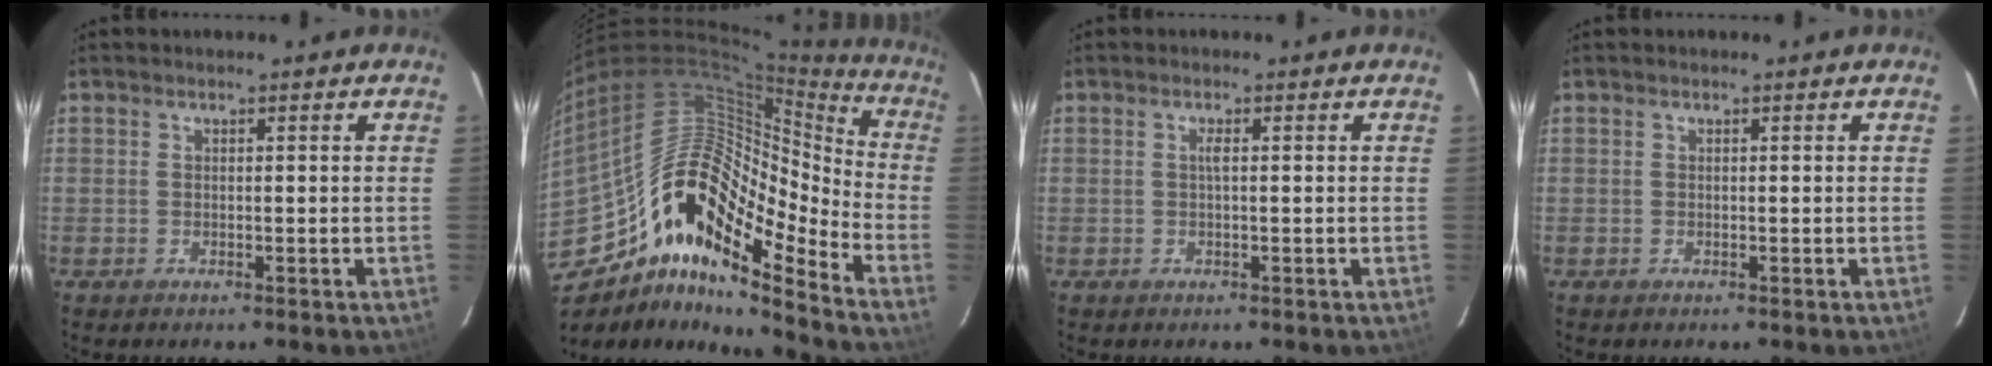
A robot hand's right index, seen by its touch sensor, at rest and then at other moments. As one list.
[{"total": 20.4, "force": [-11.6, 7.4, 15.1], "torque": [-0.241, 0.002, -0.222]}, {"total": 0.9, "force": [0.1, -0.1, 0.9], "torque": [-0.018, 0.001, 0.000]}, {"total": 0.0}]